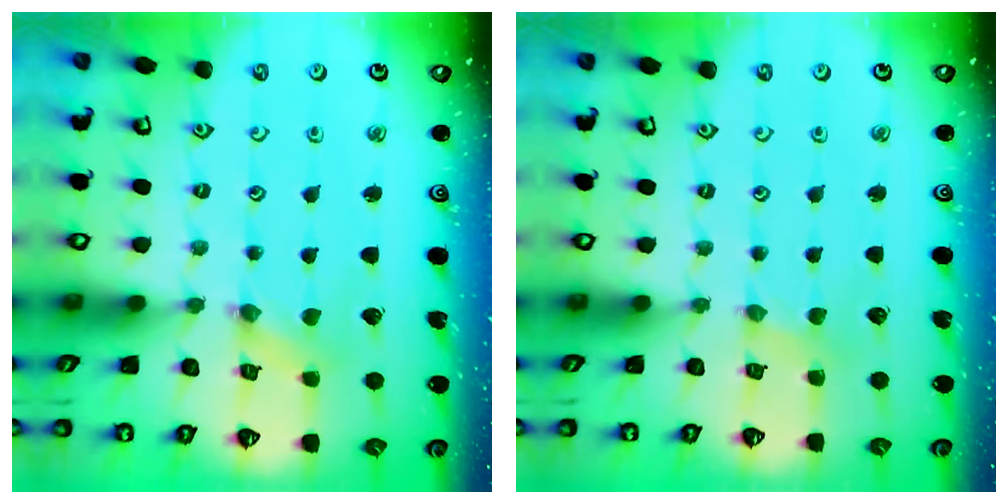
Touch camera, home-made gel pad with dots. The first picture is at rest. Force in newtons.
{"total": 1.0, "press": 0.9, "slide": 0.3}